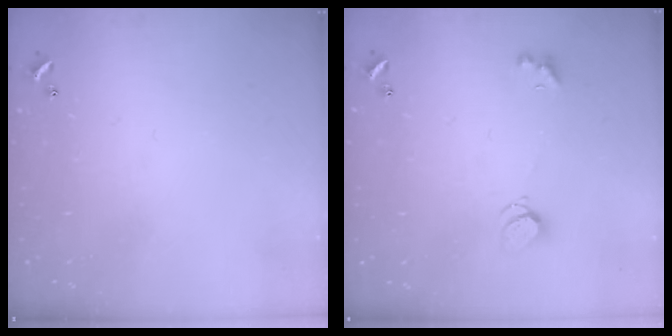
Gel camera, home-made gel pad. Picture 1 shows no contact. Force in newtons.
{"total": 2.0, "press": 1.9, "slide": 0.5}